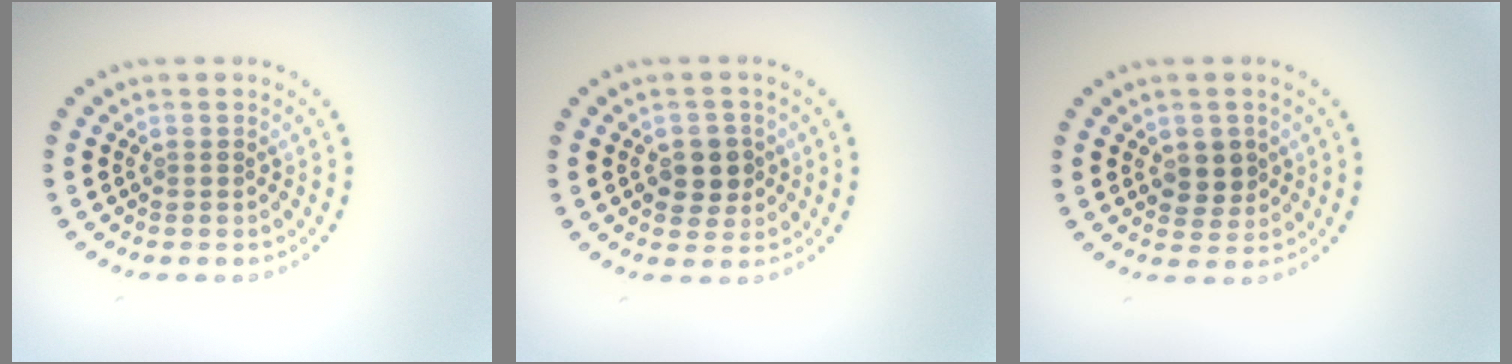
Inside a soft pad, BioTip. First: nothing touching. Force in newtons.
{"total": 2.9, "press": 2.8, "slide": 0.8}
{"total": 2.6, "press": 2.5, "slide": 0.8}